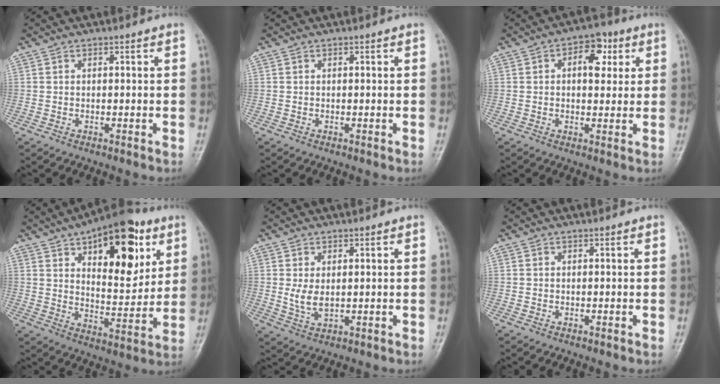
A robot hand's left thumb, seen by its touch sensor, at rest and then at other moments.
{"total": 0.0}
{"total": 7.3, "force": [2.2, 4.6, 5.3], "torque": [-0.044, 0.003, 0.025]}
{"total": 20.3, "force": [9.1, 9.8, 15.2], "torque": [-0.163, -0.034, 0.138]}
{"total": 3.9, "force": [0.5, 2.1, 3.2], "torque": [-0.062, -0.006, 0.016]}
{"total": 0.0}